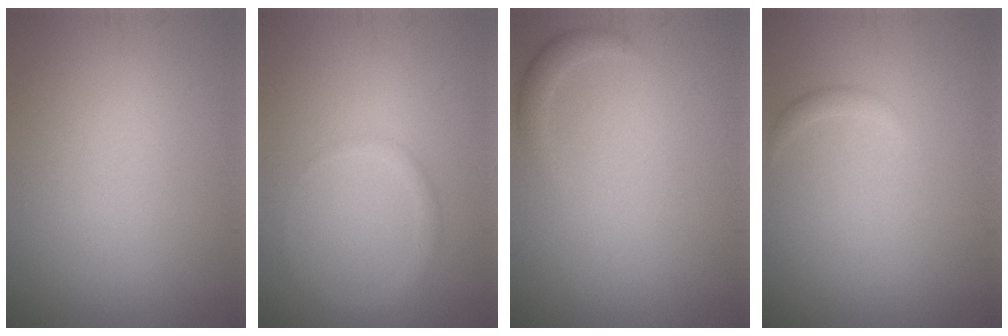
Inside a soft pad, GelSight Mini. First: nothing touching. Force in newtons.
{"total": 1.5, "press": 1.5, "slide": 0.2}
{"total": 1.2, "press": 1.2, "slide": 0.2}
{"total": 0.7, "press": 0.7, "slide": 0.0}